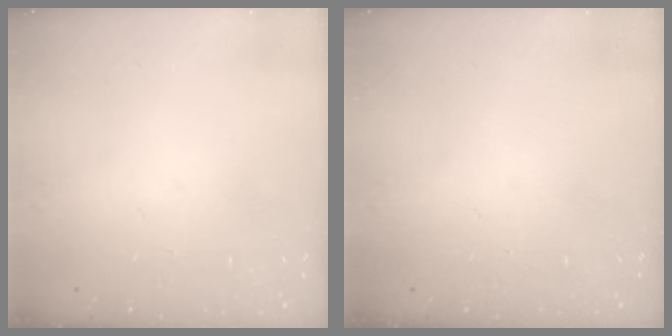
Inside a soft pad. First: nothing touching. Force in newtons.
{"total": 0.0}